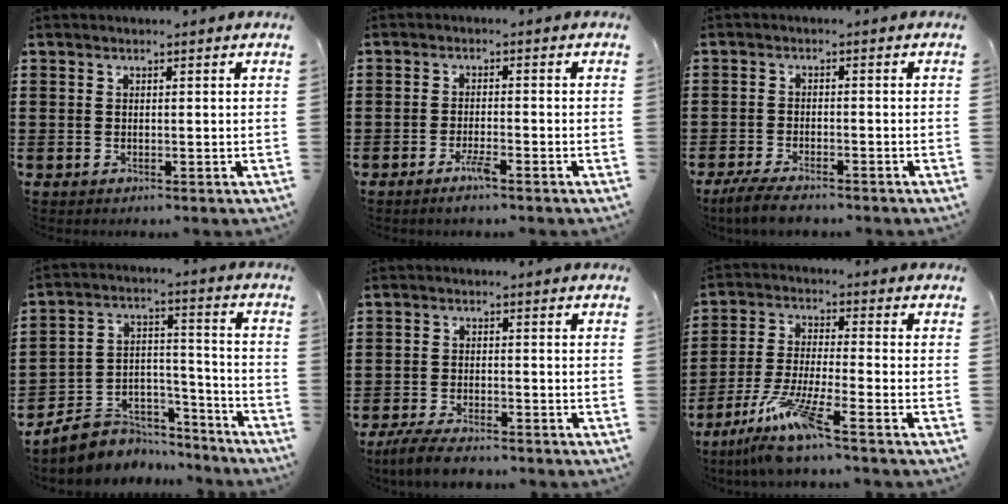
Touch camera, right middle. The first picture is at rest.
{"total": 2.8, "force": [-1.8, 0.3, 2.0], "torque": [-0.042, -0.001, -0.035]}
{"total": 3.8, "force": [-3.4, 0.5, 1.6], "torque": [-0.050, -0.008, -0.071]}
{"total": 6.1, "force": [-5.2, 3.2, 0.2], "torque": [-0.028, 0.000, -0.104]}
{"total": 4.1, "force": [-3.7, 0.6, 1.6], "torque": [-0.042, -0.005, -0.075]}
{"total": 8.7, "force": [-6.5, 0.4, 5.7], "torque": [-0.121, -0.012, -0.128]}